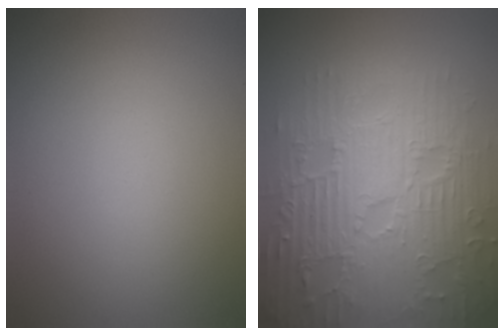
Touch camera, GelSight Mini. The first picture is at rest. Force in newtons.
{"total": 9.4, "press": 6.8, "slide": 6.4}